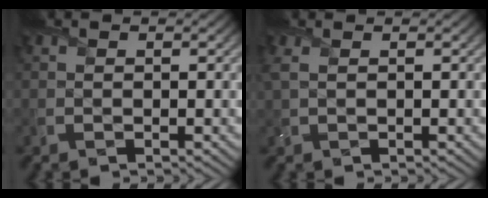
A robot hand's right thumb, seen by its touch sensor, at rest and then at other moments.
{"total": 1.6, "force": [0.7, 0.7, 1.3], "torque": [-0.036, 0.004, 0.016]}